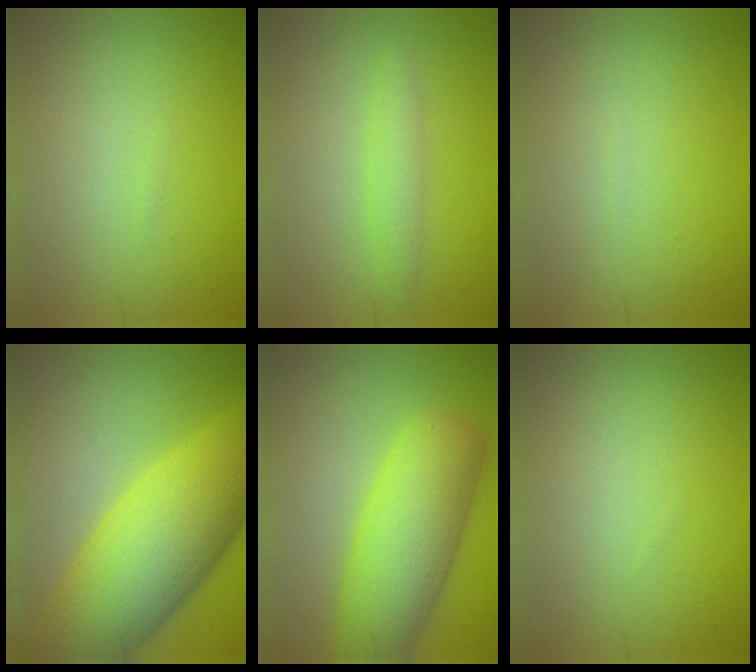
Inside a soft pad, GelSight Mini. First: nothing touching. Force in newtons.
{"total": 1.8, "press": 1.8, "slide": 0.2}
{"total": 0.0}
{"total": 11.9, "press": 11.9, "slide": 0.3}
{"total": 7.8, "press": 7.8, "slide": 0.2}
{"total": 0.0}